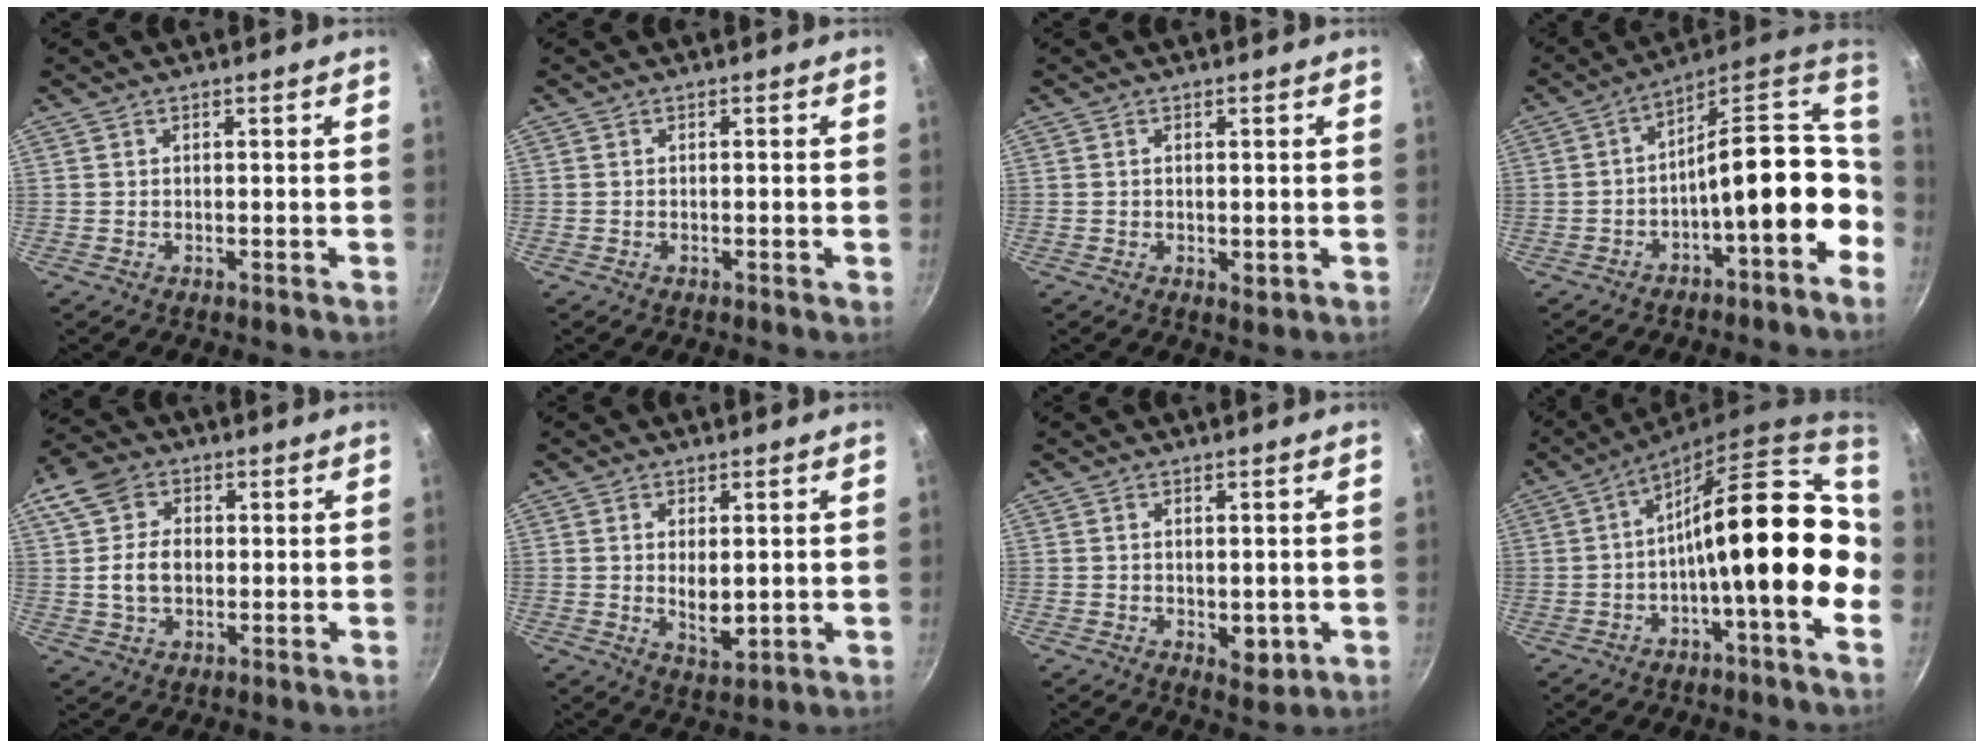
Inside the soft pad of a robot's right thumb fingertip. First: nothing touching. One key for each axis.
{"total": 0.8, "fx": -0.2, "fy": 0.0, "fz": 0.8, "tx": -0.016, "ty": 0.001, "tz": -0.006}
{"total": 1.8, "fx": -0.1, "fy": 0.8, "fz": 1.6, "tx": -0.024, "ty": -0.006, "tz": -0.001}
{"total": 15.9, "fx": -2.2, "fy": 6.8, "fz": 14.2, "tx": -0.172, "ty": 0.042, "tz": -0.035}
{"total": 9.3, "fx": 0.8, "fy": 6.9, "fz": 6.1, "tx": -0.097, "ty": 0.009, "tz": 0.004}
{"total": 5.5, "fx": 0.4, "fy": 2.6, "fz": 4.9, "tx": -0.077, "ty": -0.017, "tz": 0.015}
{"total": 4.6, "fx": -0.7, "fy": 2.4, "fz": 3.9, "tx": -0.053, "ty": -0.015, "tz": -0.006}
{"total": 16.6, "fx": -1.8, "fy": 4.7, "fz": 15.8, "tx": -0.213, "ty": 0.036, "tz": -0.035}